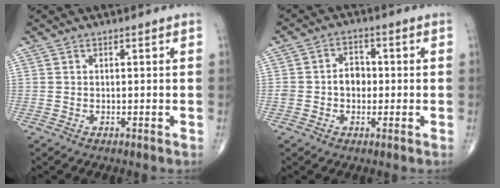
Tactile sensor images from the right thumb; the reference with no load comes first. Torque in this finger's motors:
{"motor_torque": [-0.01, 0.08, 0.47, -0.04, 0.01]}